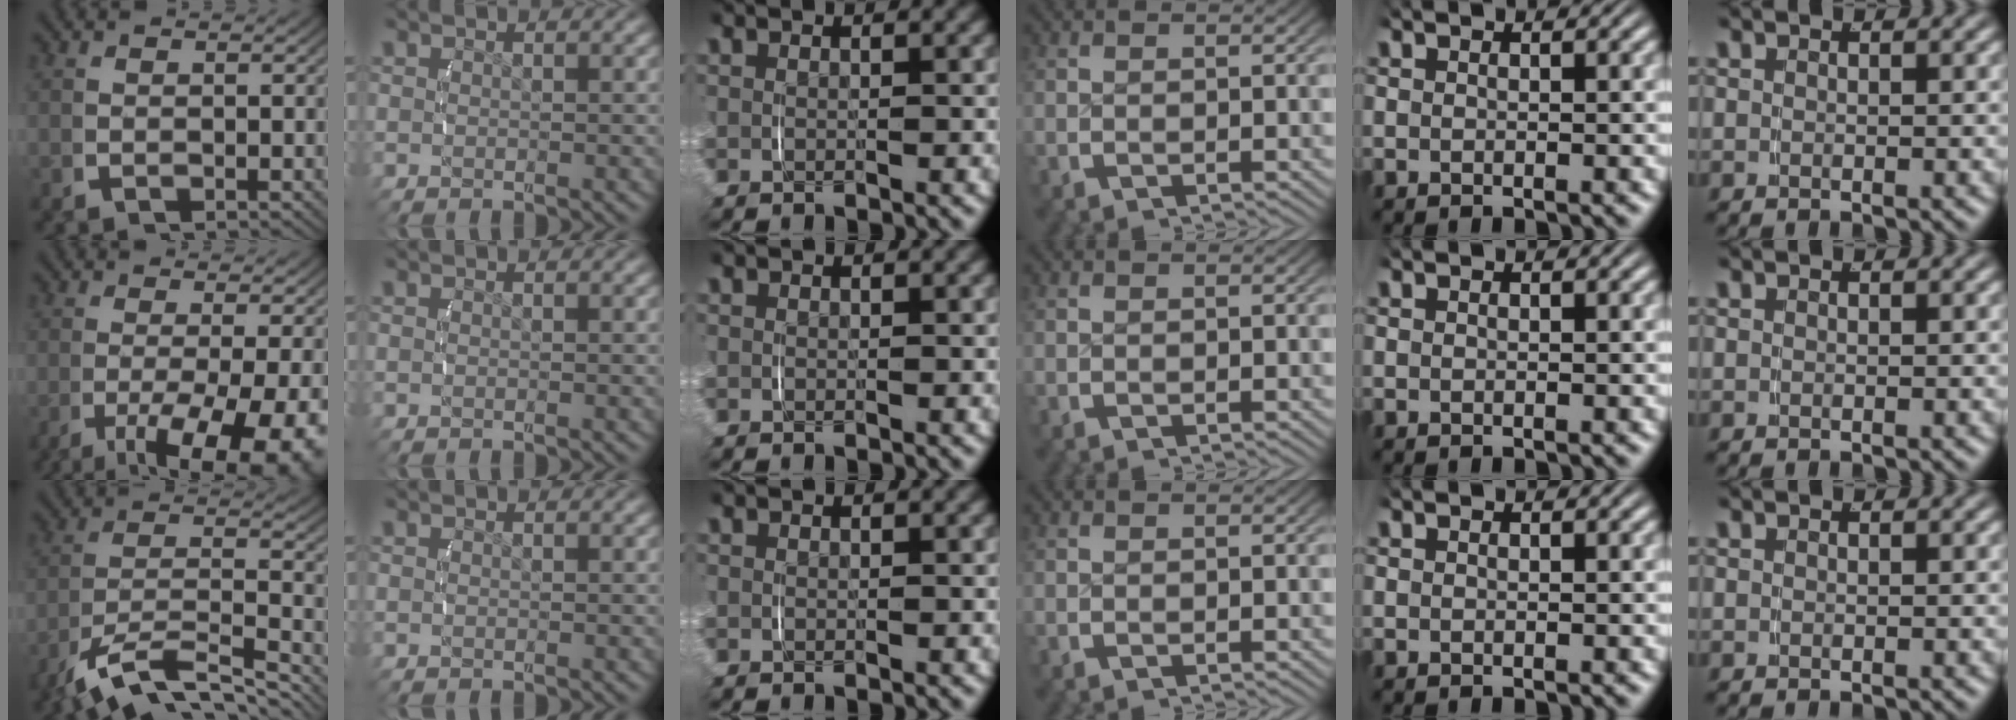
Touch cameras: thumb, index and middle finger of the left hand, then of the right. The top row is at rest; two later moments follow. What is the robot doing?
{"motion": "lift_and_place", "object": "glasses case"}